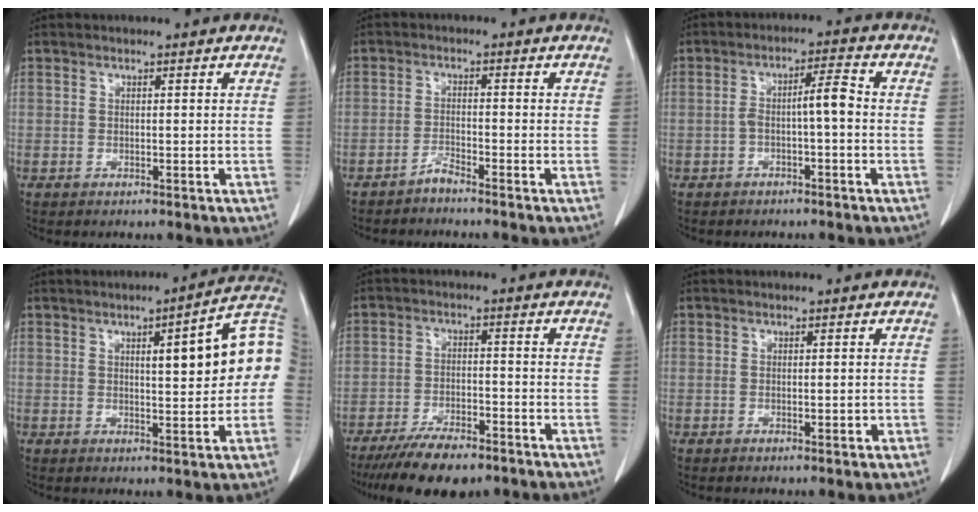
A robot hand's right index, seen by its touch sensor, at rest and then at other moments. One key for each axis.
{"total": 1.8, "fx": -1.7, "fy": -0.3, "fz": 0.4, "tx": -0.007, "ty": -0.002, "tz": -0.034}
{"total": 4.7, "fx": -0.9, "fy": 0.5, "fz": 4.6, "tx": -0.079, "ty": 0.021, "tz": -0.012}
{"total": 11.9, "fx": 1.5, "fy": 2.0, "fz": 11.6, "tx": -0.147, "ty": 0.030, "tz": 0.016}
{"total": 10.3, "fx": -8.0, "fy": 3.2, "fz": 5.7, "tx": -0.091, "ty": -0.014, "tz": -0.131}
{"total": 1.0, "fx": -0.3, "fy": 0.3, "fz": 0.9, "tx": -0.018, "ty": -0.001, "tz": -0.001}